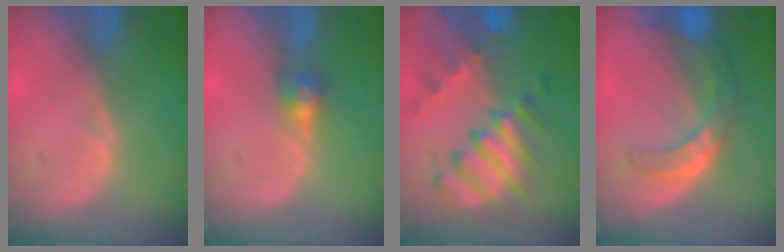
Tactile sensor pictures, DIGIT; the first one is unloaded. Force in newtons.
{"total": 2.9, "press": 2.5, "slide": 1.5}
{"total": 10.1, "press": 8.9, "slide": 4.8}
{"total": 7.6, "press": 6.6, "slide": 3.7}